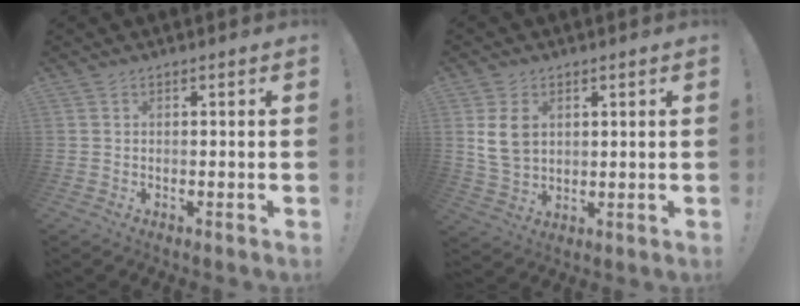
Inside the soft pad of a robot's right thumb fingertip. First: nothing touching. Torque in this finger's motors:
{"motor_torque": [0.51, 1.07, 0.53, 0.07, 0.05]}